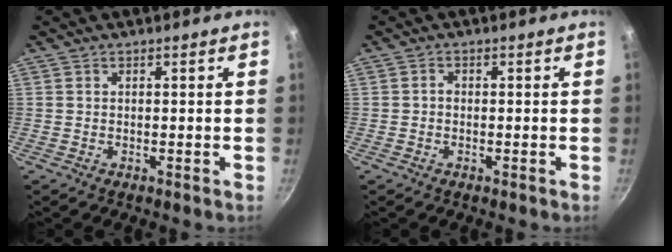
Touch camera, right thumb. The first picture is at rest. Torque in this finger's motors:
{"motor_torque": [-0.05, 0.26, 0.30, 0.21, 0.03]}